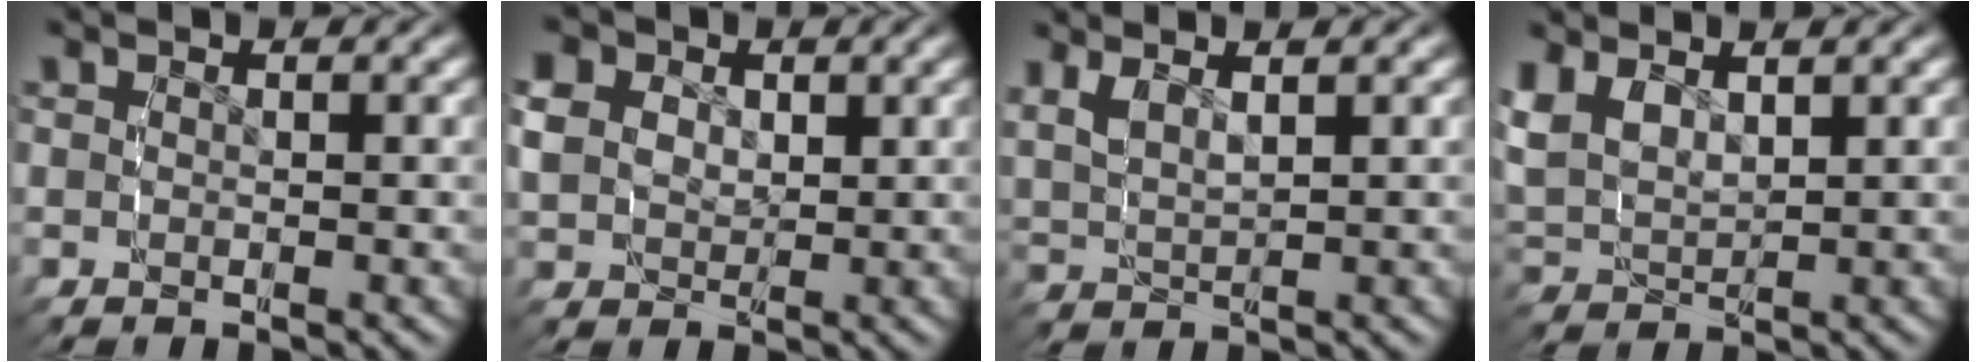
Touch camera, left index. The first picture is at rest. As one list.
[{"total": 4.4, "force": [1.4, 3.5, 2.2], "torque": [-0.056, -0.010, 0.030]}, {"total": 2.9, "force": [2.1, 1.1, 1.7], "torque": [-0.043, 0.003, 0.043]}, {"total": 4.4, "force": [2.0, 2.9, 2.6], "torque": [-0.078, -0.006, 0.043]}]